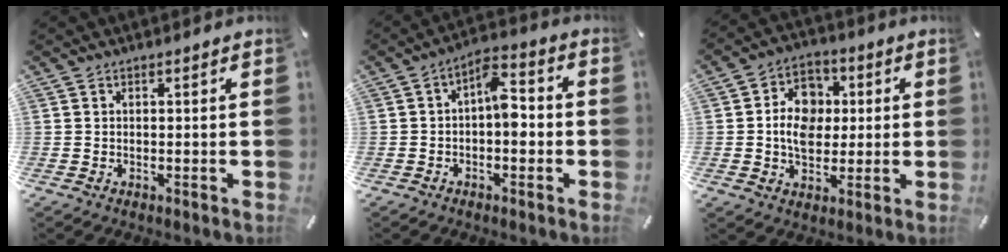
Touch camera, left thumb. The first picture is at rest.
{"total": 7.0, "force": [-0.9, 3.8, 5.8], "torque": [-0.089, 0.012, -0.019]}
{"total": 10.1, "force": [0.0, 8.4, 5.7], "torque": [-0.091, 0.016, 0.001]}